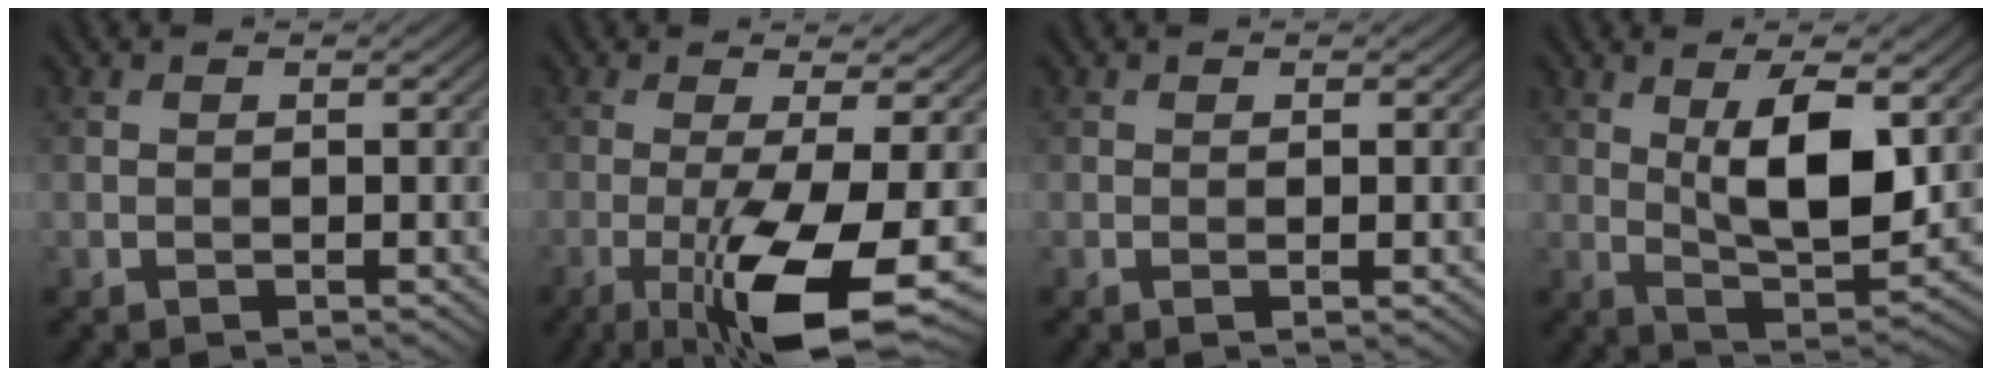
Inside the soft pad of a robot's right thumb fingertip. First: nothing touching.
{"total": 11.0, "force": [-3.8, 2.1, 10.1], "torque": [-0.158, -0.003, -0.059]}
{"total": 0.7, "force": [-0.1, 0.0, 0.7], "torque": [-0.015, -0.001, -0.003]}
{"total": 9.7, "force": [2.3, 3.7, 8.7], "torque": [-0.156, -0.008, 0.044]}